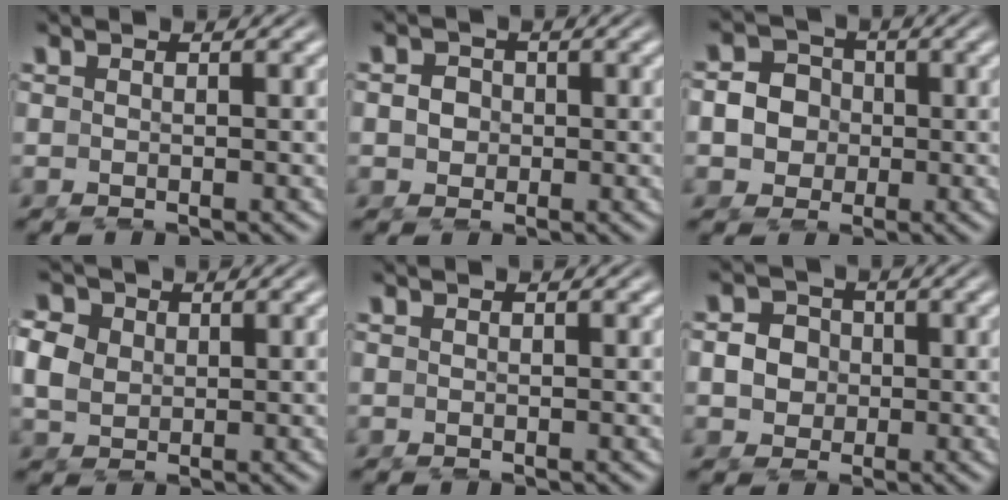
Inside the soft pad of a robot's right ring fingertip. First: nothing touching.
{"total": 1.7, "force": [0.0, 1.6, 0.6], "torque": [-0.019, -0.014, 0.007]}
{"total": 6.6, "force": [-0.3, 6.2, 2.2], "torque": [-0.068, -0.025, -0.002]}
{"total": 4.3, "force": [1.0, 3.7, 2.0], "torque": [-0.053, -0.009, 0.024]}
{"total": 0.0}
{"total": 4.2, "force": [0.1, 3.9, 1.5], "torque": [-0.043, -0.021, 0.009]}